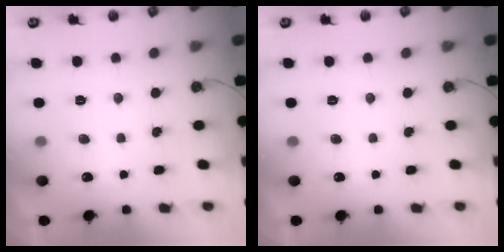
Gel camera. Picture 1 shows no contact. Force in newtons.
{"total": 0.0}